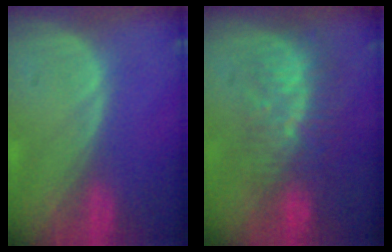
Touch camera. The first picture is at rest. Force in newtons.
{"total": 8.1, "press": 7.7, "slide": 2.7}